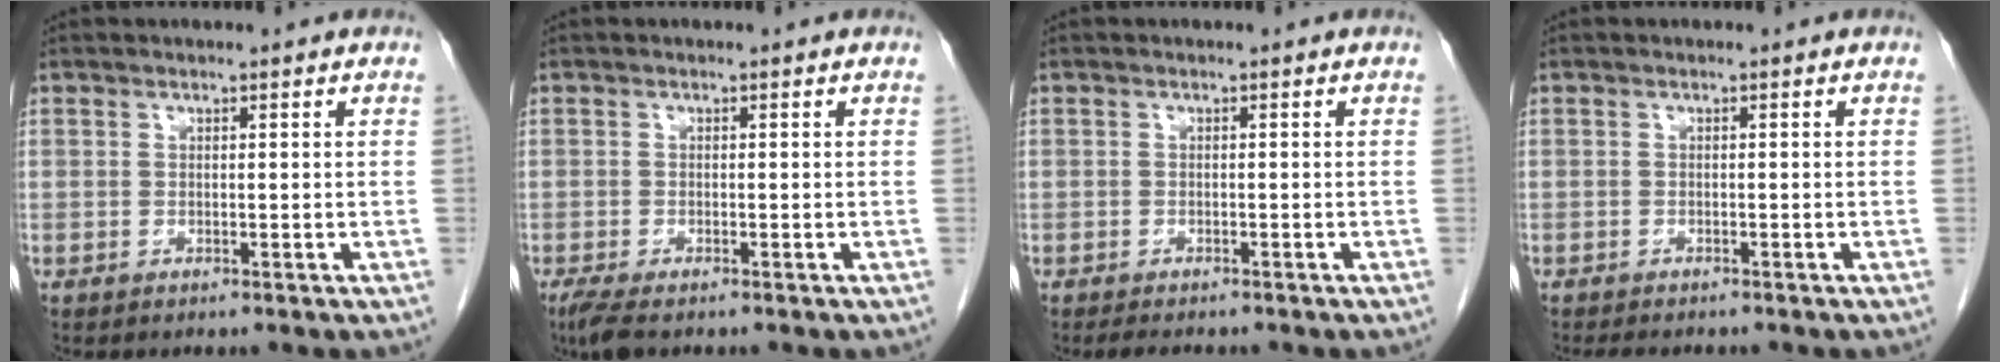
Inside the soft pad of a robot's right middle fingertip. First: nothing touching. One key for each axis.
{"total": 3.2, "fx": -2.3, "fy": 0.7, "fz": 2.1, "tx": -0.048, "ty": -0.013, "tz": -0.039}
{"total": 2.7, "fx": -2.3, "fy": 0.8, "fz": 1.1, "tx": -0.027, "ty": -0.010, "tz": -0.030}
{"total": 3.2, "fx": -2.8, "fy": 0.9, "fz": 1.4, "tx": -0.023, "ty": -0.007, "tz": -0.036}